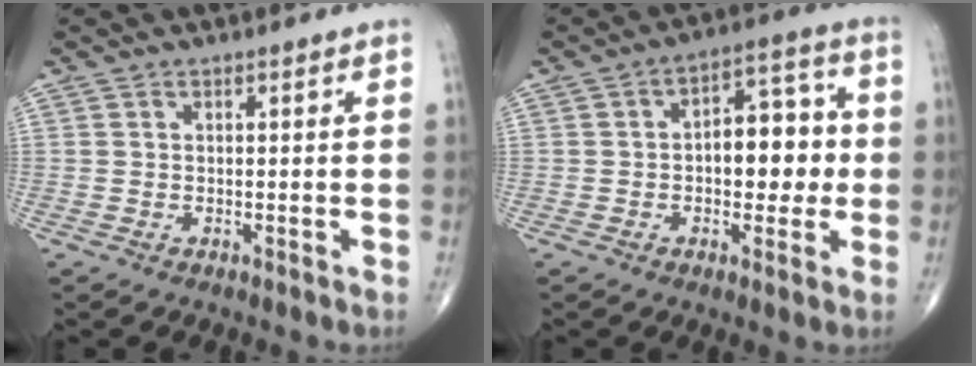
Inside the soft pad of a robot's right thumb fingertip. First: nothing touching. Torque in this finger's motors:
{"motor_torque": [-0.37, 0.71, 0.56, 0.39, 0.15]}